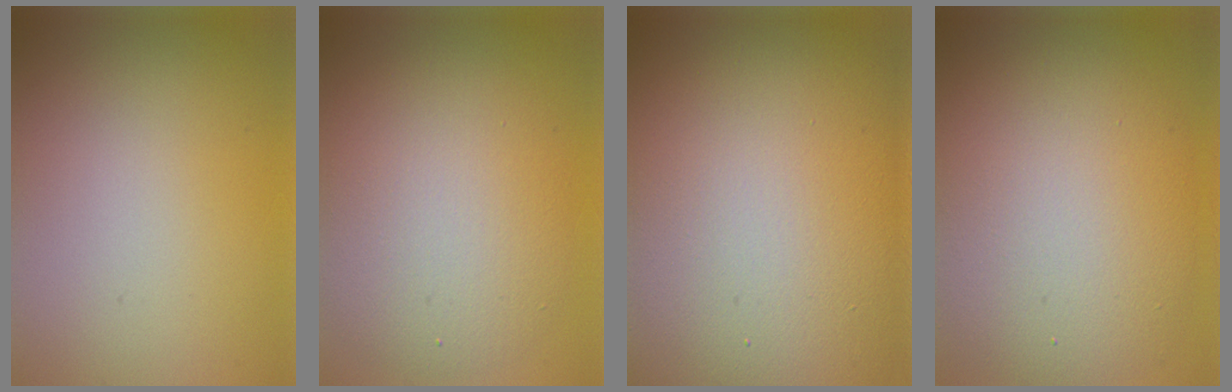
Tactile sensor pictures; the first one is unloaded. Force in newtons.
{"total": 6.6, "press": 6.6, "slide": 0.7}
{"total": 23.1, "press": 23.1, "slide": 1.2}
{"total": 10.1, "press": 10.1, "slide": 0.5}